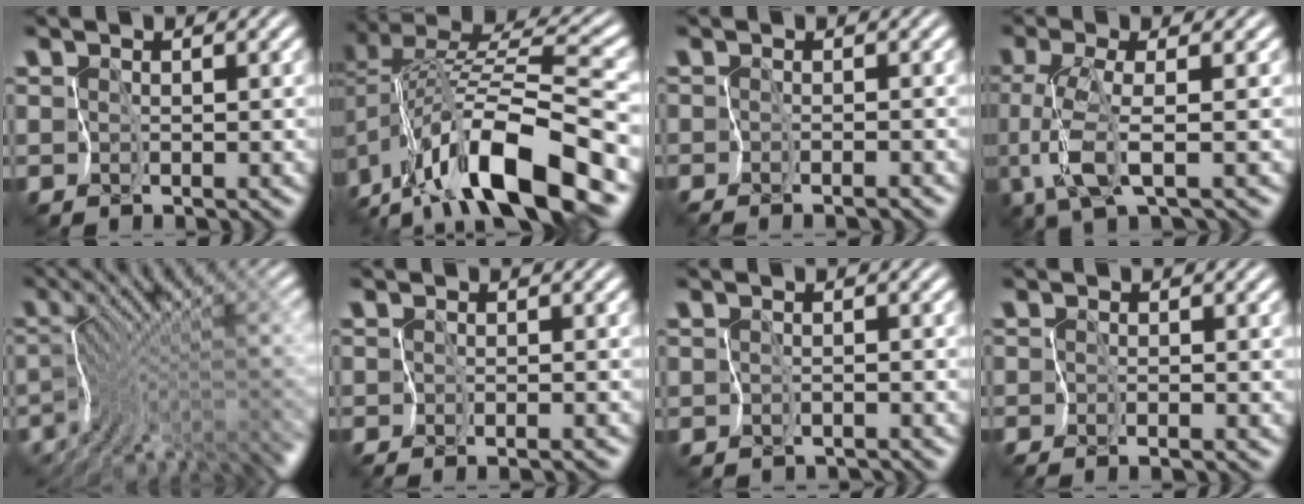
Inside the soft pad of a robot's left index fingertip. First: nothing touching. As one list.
[{"total": 12.4, "force": [-6.2, 4.0, 9.9], "torque": [-0.189, 0.010, -0.112]}, {"total": 1.2, "force": [-1.0, -0.7, 0.2], "torque": [-0.011, -0.004, -0.025]}, {"total": 3.9, "force": [-0.7, -0.1, 3.8], "torque": [-0.102, -0.005, -0.018]}, {"total": 8.5, "force": [-4.7, 2.9, 6.4], "torque": [-0.110, 0.000, -0.059]}, {"total": 1.3, "force": [-1.1, -0.7, 0.2], "torque": [-0.006, -0.006, -0.024]}, {"total": 1.5, "force": [-1.5, 0.1, 0.0], "torque": [0.004, -0.005, -0.026]}, {"total": 1.1, "force": [-0.6, -0.9, 0.2], "torque": [-0.015, -0.002, -0.020]}]